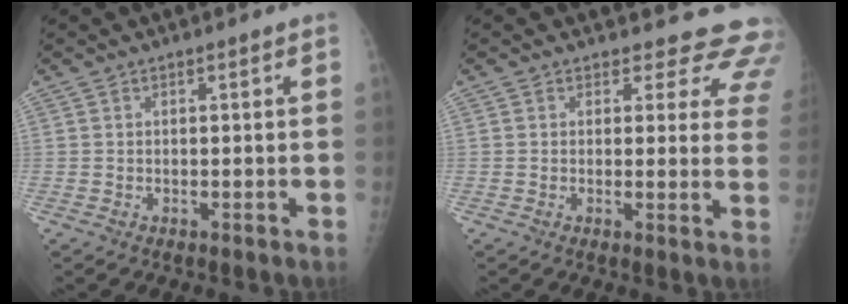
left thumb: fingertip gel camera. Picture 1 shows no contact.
{"total": 10.7, "force": [9.5, 4.6, 1.6], "torque": [0.031, -0.060, 0.071]}